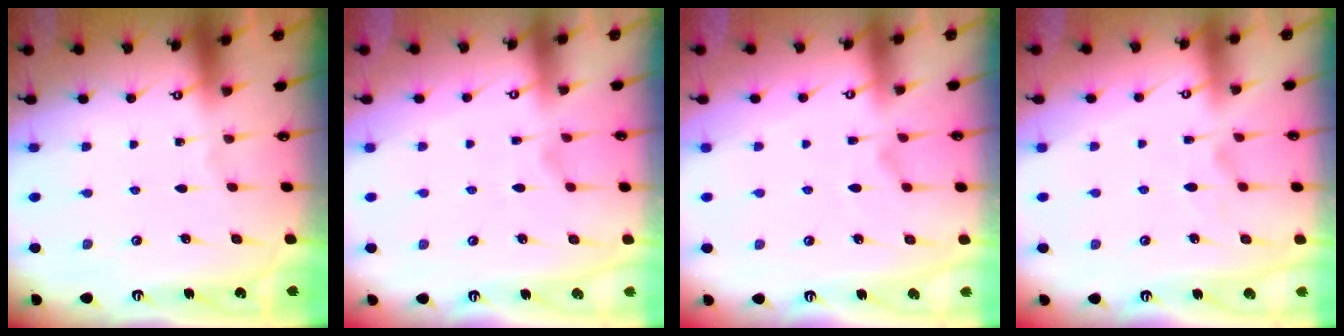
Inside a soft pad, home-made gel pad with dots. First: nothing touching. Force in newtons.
{"total": 3.9, "press": 3.7, "slide": 1.3}
{"total": 2.1, "press": 1.6, "slide": 1.3}
{"total": 4.3, "press": 4.1, "slide": 1.2}